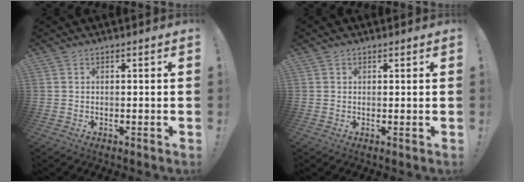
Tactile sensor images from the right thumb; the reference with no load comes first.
{"total": 1.1, "force": [0.8, 0.7, 0.4], "torque": [0.006, -0.005, 0.012]}